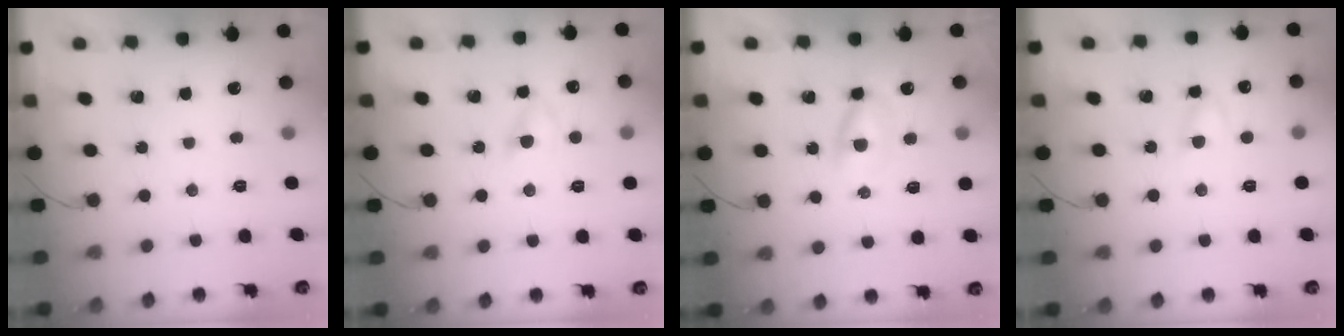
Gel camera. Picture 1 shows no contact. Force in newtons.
{"total": 2.9, "press": 2.7, "slide": 1.2}
{"total": 3.8, "press": 3.7, "slide": 1.0}
{"total": 3.4, "press": 3.3, "slide": 1.1}